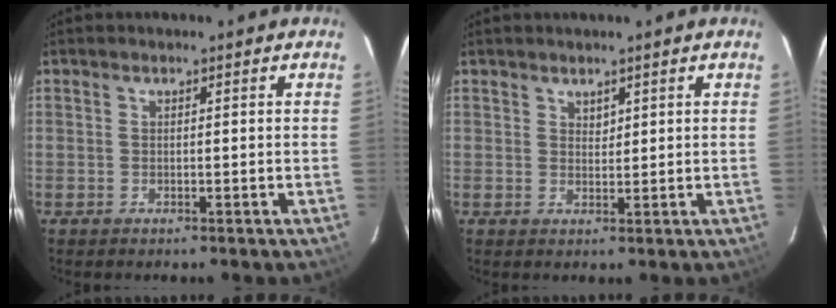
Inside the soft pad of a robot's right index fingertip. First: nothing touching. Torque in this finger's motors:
{"motor_torque": [-0.08, 0.06, -0.02, 0.00]}